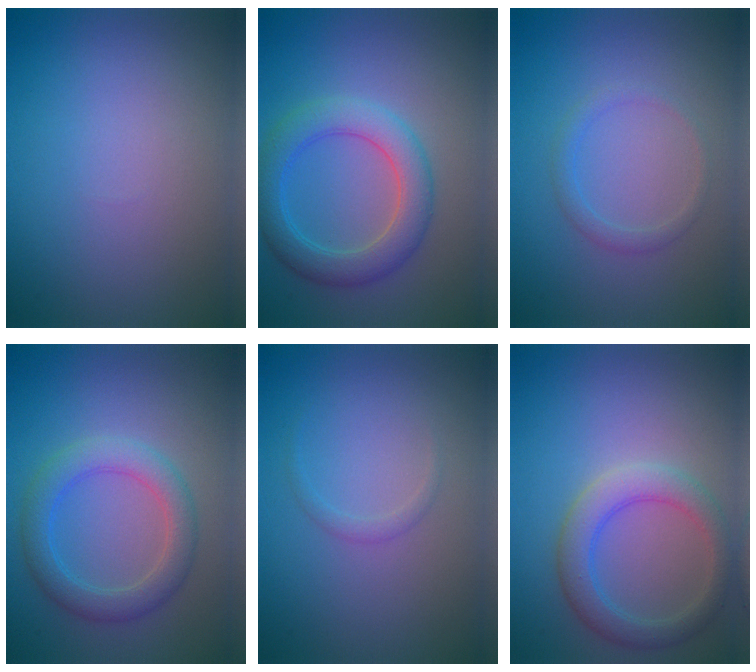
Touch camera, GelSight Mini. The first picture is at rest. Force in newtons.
{"total": 4.8, "press": 4.8, "slide": 0.1}
{"total": 1.3, "press": 1.3, "slide": 0.1}
{"total": 3.9, "press": 3.9, "slide": 0.2}
{"total": 0.8, "press": 0.8, "slide": 0.1}
{"total": 3.9, "press": 3.8, "slide": 0.5}